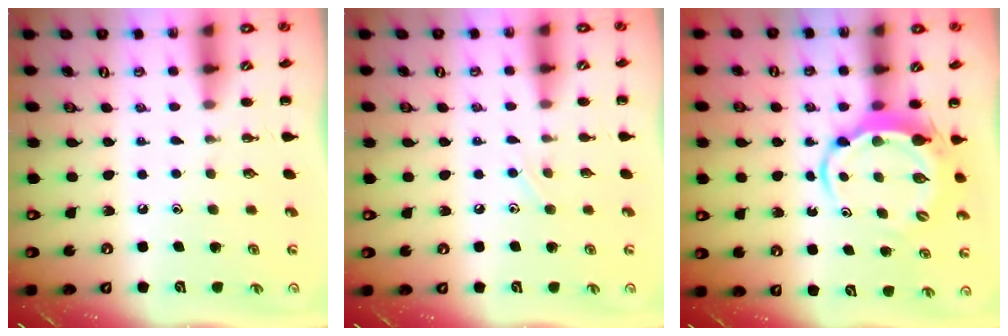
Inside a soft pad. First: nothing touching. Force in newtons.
{"total": 4.1, "press": 3.9, "slide": 1.1}
{"total": 5.8, "press": 5.8, "slide": 1.0}